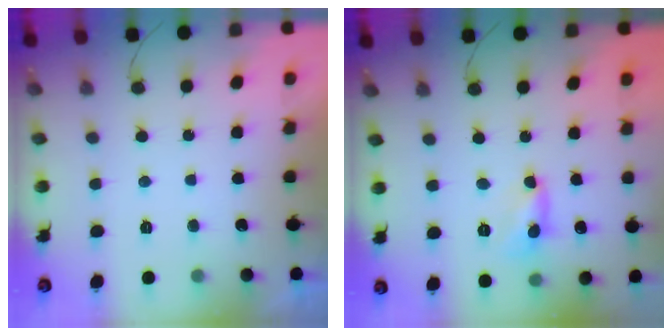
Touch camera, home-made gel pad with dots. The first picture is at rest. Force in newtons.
{"total": 2.7, "press": 2.7, "slide": 0.1}